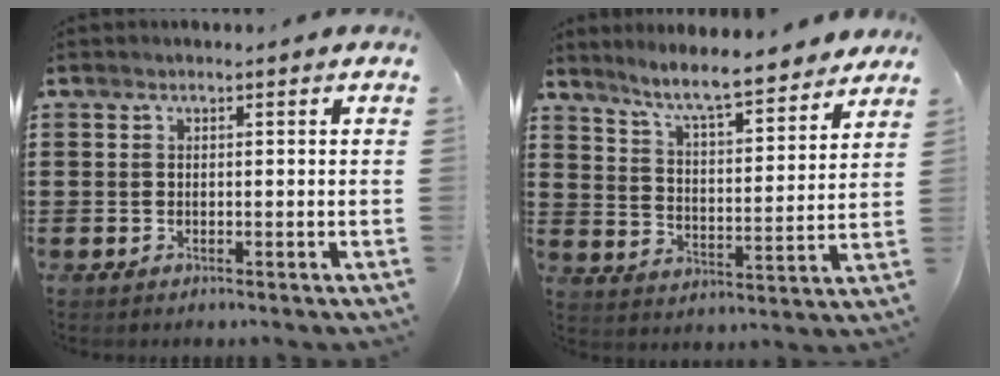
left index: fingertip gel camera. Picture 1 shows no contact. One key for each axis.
{"total": 7.6, "fx": 6.8, "fy": 0.0, "fz": 3.4, "tx": -0.089, "ty": -0.045, "tz": 0.115}